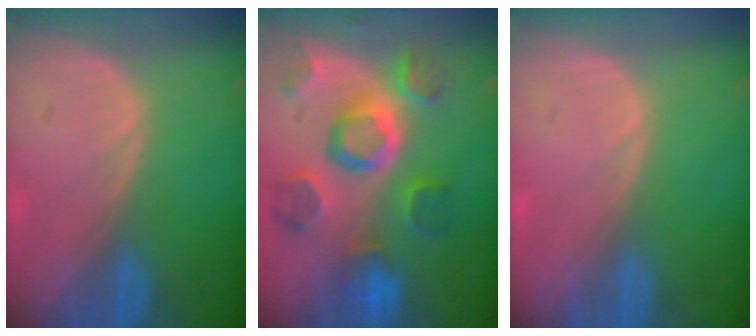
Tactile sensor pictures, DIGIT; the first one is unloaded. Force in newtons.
{"total": 11.5, "press": 10.1, "slide": 5.5}
{"total": 0.0}